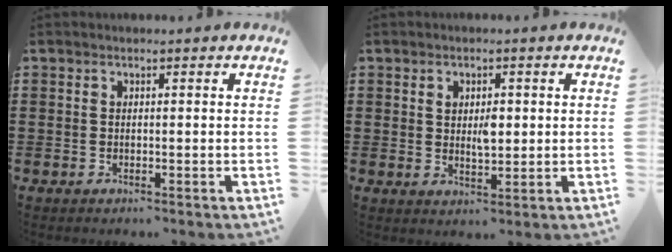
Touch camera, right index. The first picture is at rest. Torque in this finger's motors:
{"motor_torque": [0.36, 0.33, 0.33, 0.07]}